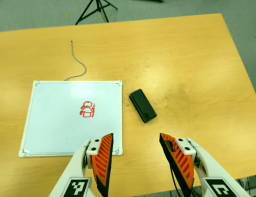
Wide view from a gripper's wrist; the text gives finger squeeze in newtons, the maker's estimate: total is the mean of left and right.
{"total": 0.0}